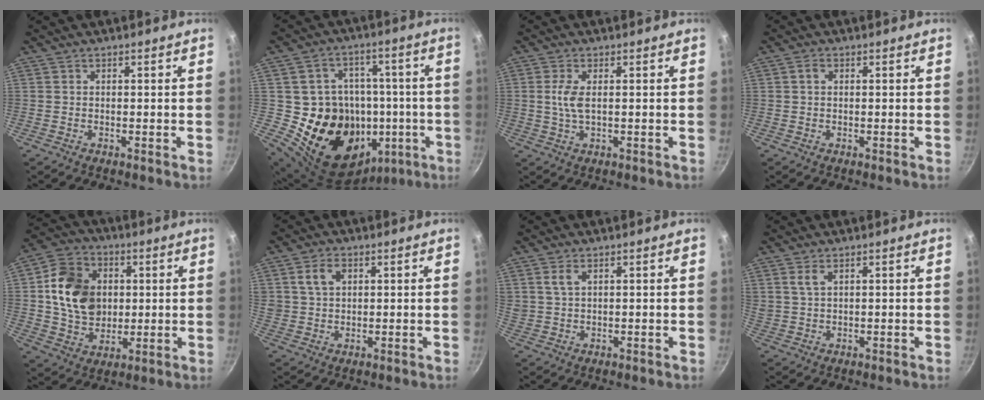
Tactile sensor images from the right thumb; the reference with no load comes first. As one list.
[{"total": 23.0, "force": [-3.4, 19.0, 12.5], "torque": [-0.171, 0.029, -0.034]}, {"total": 4.0, "force": [0.4, 1.7, 3.6], "torque": [-0.080, 0.000, 0.009]}, {"total": 1.5, "force": [0.4, 1.1, 0.9], "torque": [-0.014, 0.006, 0.004]}, {"total": 15.7, "force": [2.3, 12.5, 9.2], "torque": [-0.134, 0.004, 0.041]}, {"total": 5.1, "force": [1.9, 3.7, 3.0], "torque": [-0.038, 0.000, 0.038]}, {"total": 3.2, "force": [1.6, 1.9, 2.1], "torque": [-0.035, -0.004, 0.035]}, {"total": 2.9, "force": [1.5, 1.5, 1.9], "torque": [-0.035, -0.005, 0.034]}]